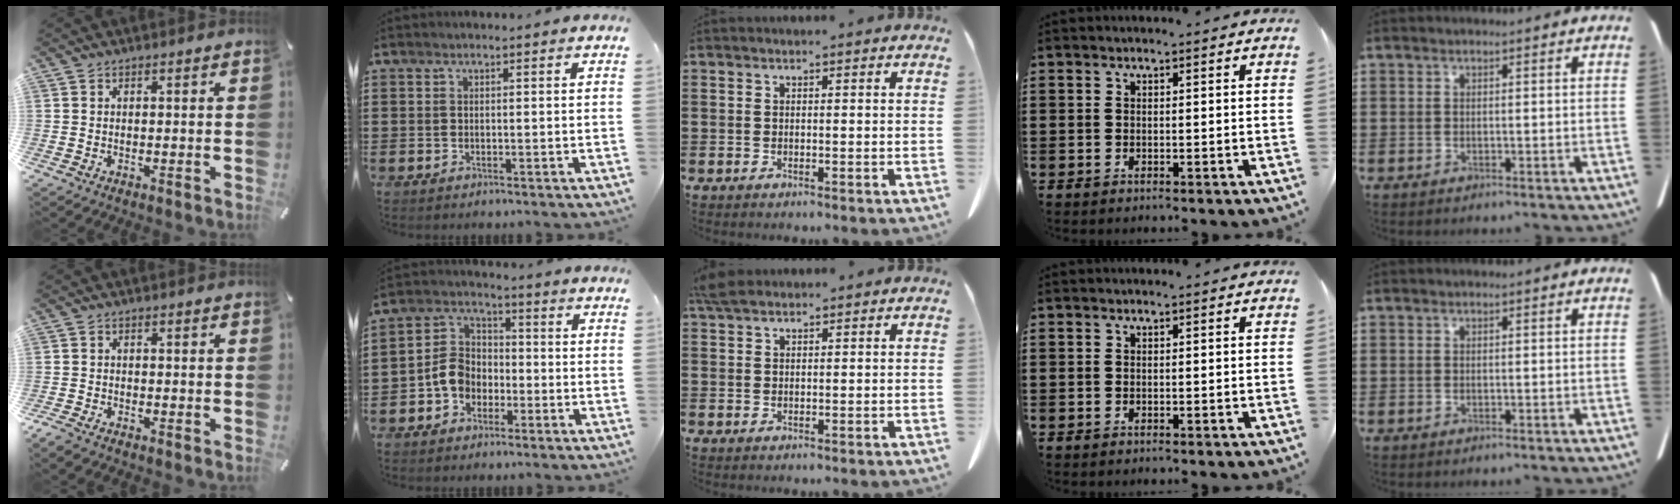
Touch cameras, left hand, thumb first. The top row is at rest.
{"thumb": {"total": 1.9, "force": [-1.7, 0.5, 0.7], "torque": [-0.019, 0.003, -0.035]}, "index": {"total": 6.2, "force": [-2.7, 5.0, 2.6], "torque": [-0.075, 0.015, -0.057]}, "middle": {"total": 2.6, "force": [2.1, 0.9, 1.3], "torque": [-0.031, 0.006, 0.039]}}